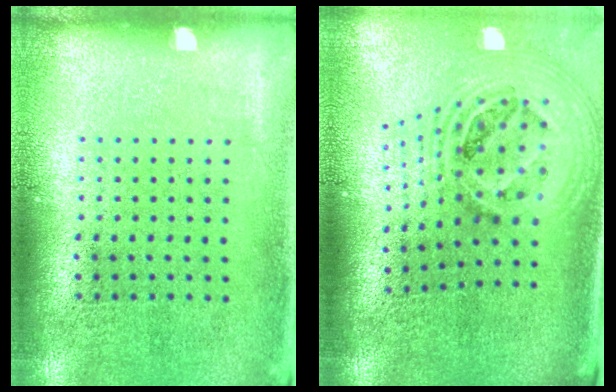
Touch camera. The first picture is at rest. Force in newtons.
{"total": 2.1, "press": 1.6, "slide": 1.3}